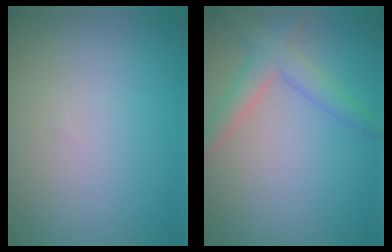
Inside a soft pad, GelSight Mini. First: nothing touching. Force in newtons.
{"total": 3.0, "press": 3.0, "slide": 0.1}